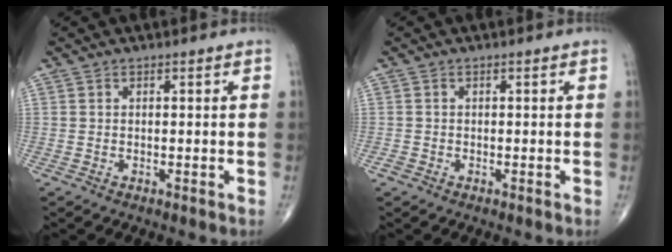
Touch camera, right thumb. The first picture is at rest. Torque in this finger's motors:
{"motor_torque": [-0.20, 0.02, -0.15, -0.07, -0.03]}